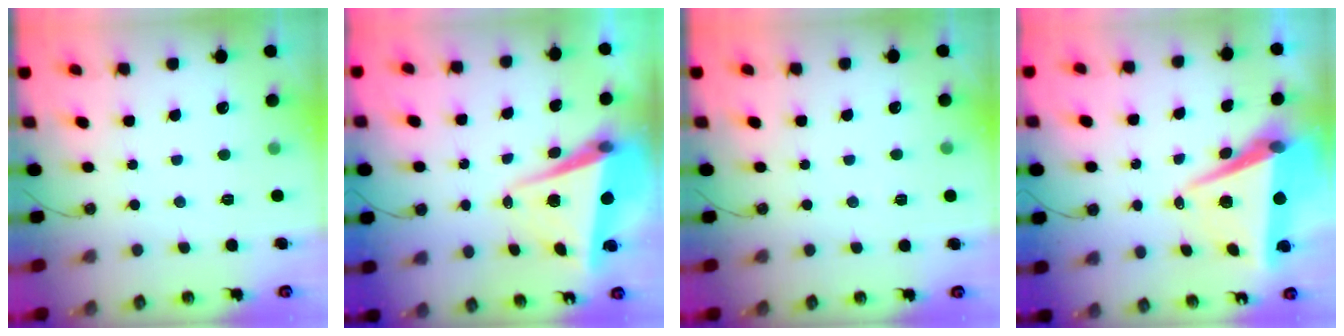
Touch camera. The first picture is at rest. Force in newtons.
{"total": 6.2, "press": 5.9, "slide": 1.8}
{"total": 2.2, "press": 1.9, "slide": 1.1}
{"total": 9.3, "press": 8.4, "slide": 4.0}